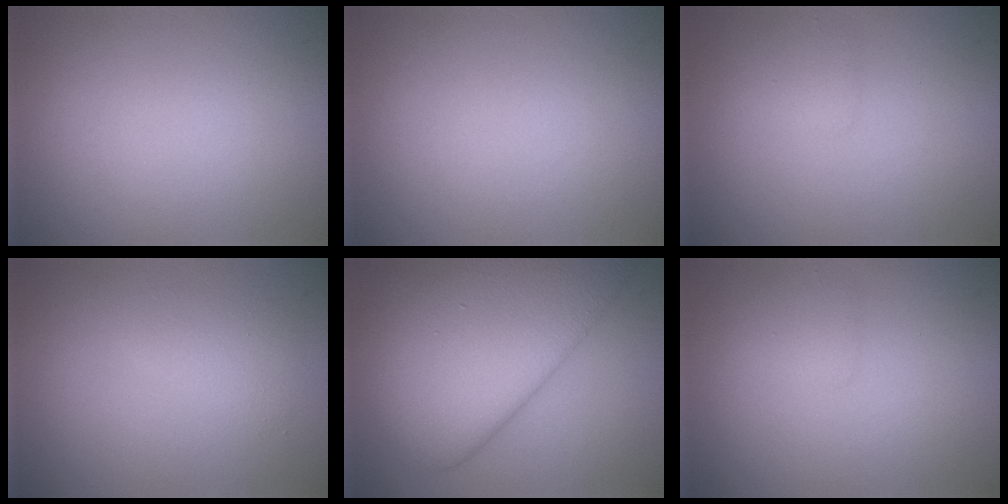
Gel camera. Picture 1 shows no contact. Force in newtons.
{"total": 0.0}
{"total": 0.9, "press": 0.9, "slide": 0.2}
{"total": 1.8, "press": 1.8, "slide": 0.2}
{"total": 9.9, "press": 9.9, "slide": 0.5}
{"total": 0.9, "press": 0.9, "slide": 0.2}